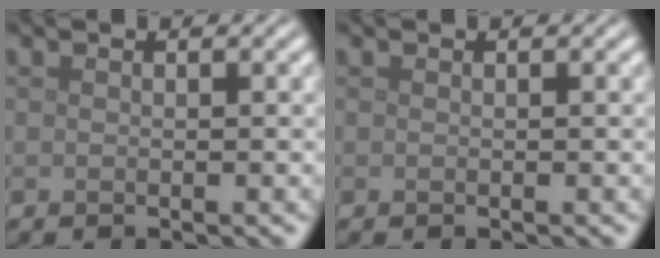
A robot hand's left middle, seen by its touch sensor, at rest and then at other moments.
{"total": 0.0}